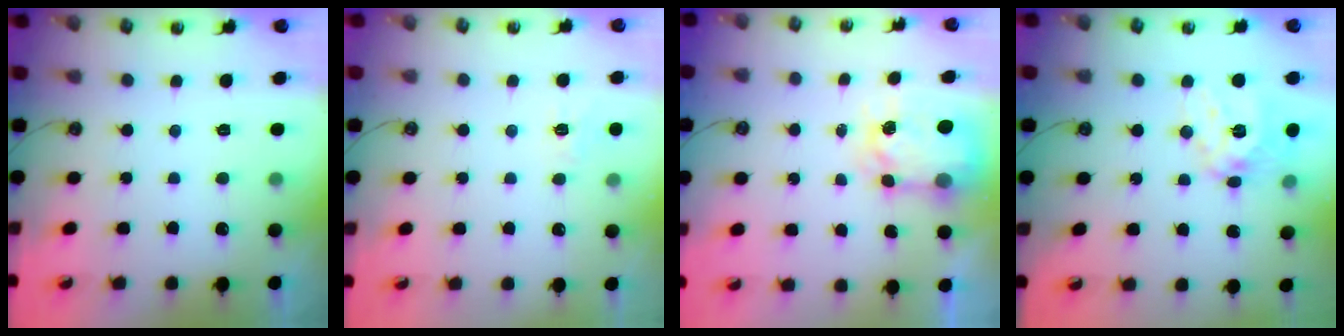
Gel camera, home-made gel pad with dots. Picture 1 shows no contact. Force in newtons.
{"total": 7.0, "press": 7.0, "slide": 0.5}
{"total": 5.3, "press": 5.3, "slide": 0.6}
{"total": 13.7, "press": 13.5, "slide": 2.4}